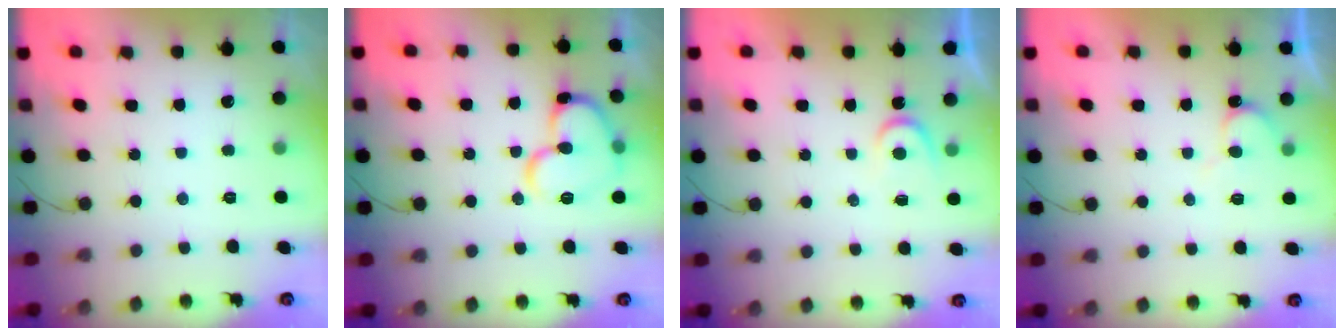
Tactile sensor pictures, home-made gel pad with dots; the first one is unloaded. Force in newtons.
{"total": 14.9, "press": 14.8, "slide": 2.0}
{"total": 3.1, "press": 3.1, "slide": 0.4}
{"total": 5.0, "press": 5.0, "slide": 0.4}